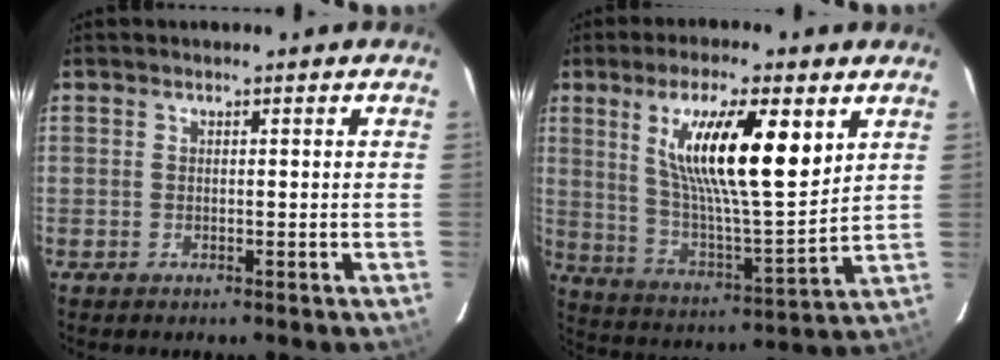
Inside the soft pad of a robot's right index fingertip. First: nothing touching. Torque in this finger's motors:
{"motor_torque": [1.31, 0.83, 1.06, 0.21]}